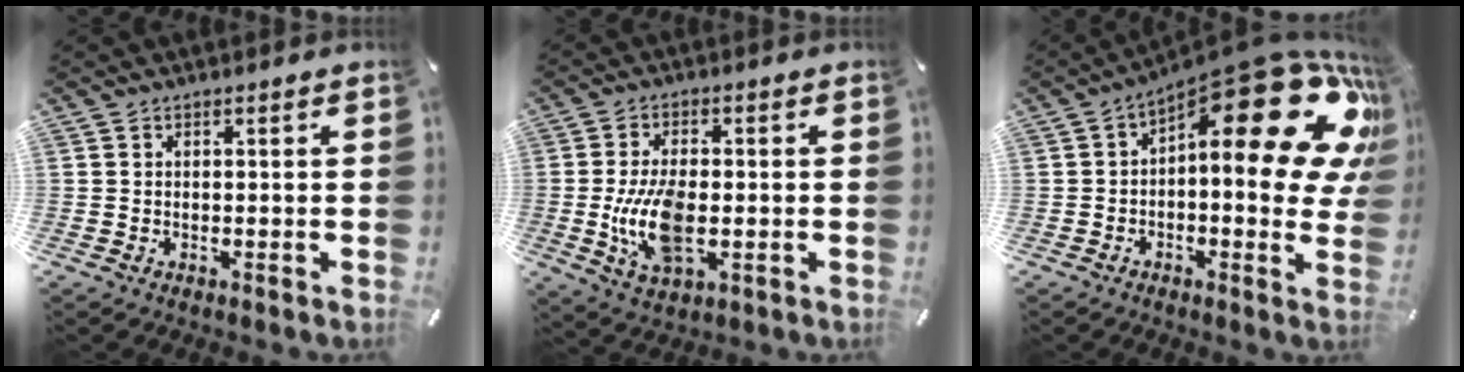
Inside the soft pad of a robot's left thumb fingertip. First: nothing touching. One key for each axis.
{"total": 11.2, "fx": -1.3, "fy": 5.7, "fz": 9.5, "tx": -0.195, "ty": -0.011, "tz": -0.021}
{"total": 26.5, "fx": 10.4, "fy": 9.8, "fz": 22.3, "tx": -0.281, "ty": -0.095, "tz": 0.174}